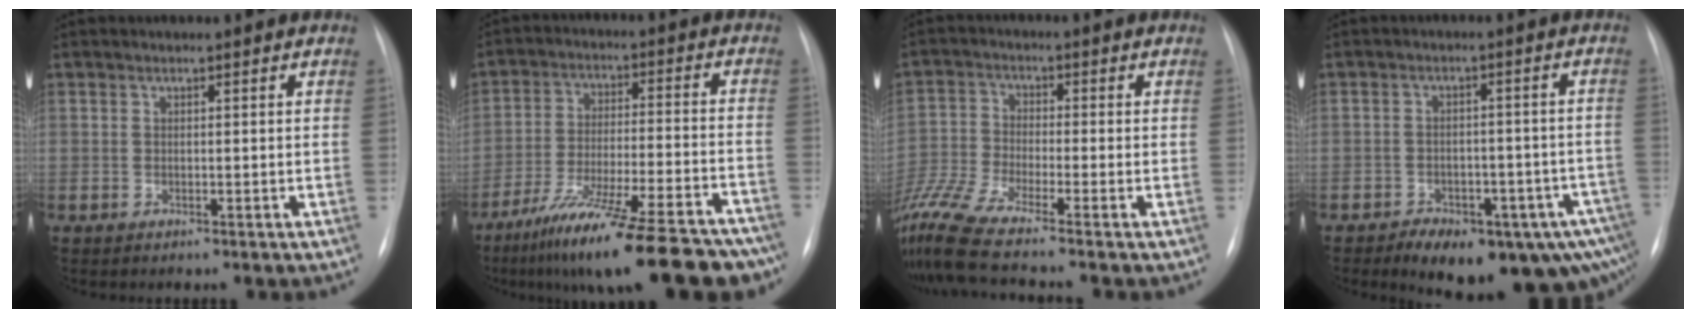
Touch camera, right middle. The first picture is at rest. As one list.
[{"total": 24.8, "force": [-19.7, 3.6, 14.5], "torque": [-0.168, -0.007, -0.293]}, {"total": 11.7, "force": [-9.9, -1.0, 6.2], "torque": [-0.141, -0.022, -0.190]}, {"total": 16.3, "force": [-10.8, 6.6, 10.4], "torque": [-0.090, 0.018, -0.135]}]